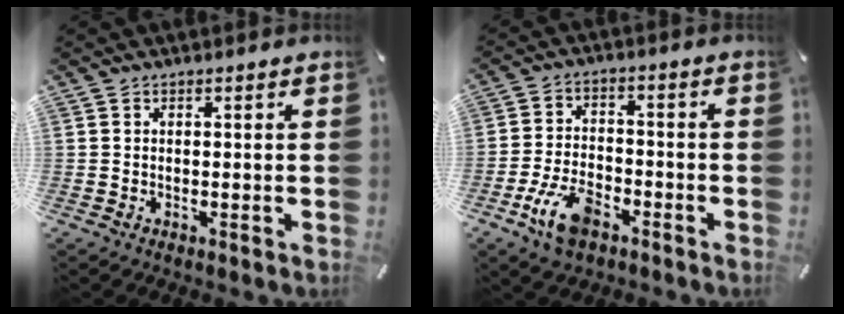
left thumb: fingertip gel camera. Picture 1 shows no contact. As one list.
[{"total": 9.7, "force": [-5.3, 5.2, 6.3], "torque": [-0.137, 0.016, -0.098]}]